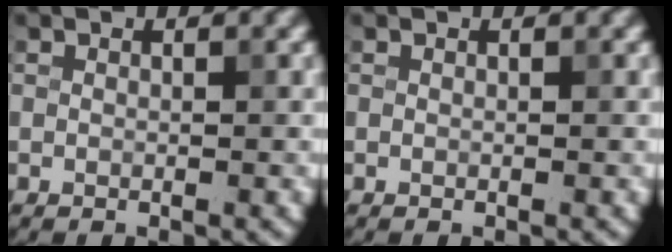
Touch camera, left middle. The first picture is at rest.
{"total": 0.0}